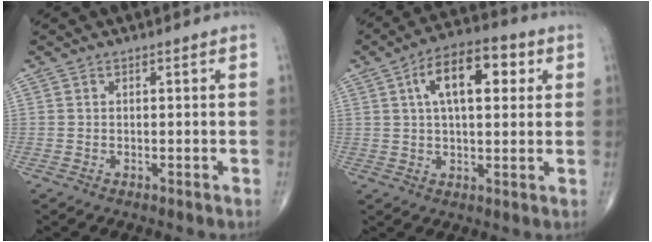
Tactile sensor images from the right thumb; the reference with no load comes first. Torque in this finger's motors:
{"motor_torque": [0.00, 0.49, 0.72, 0.04, 0.28]}